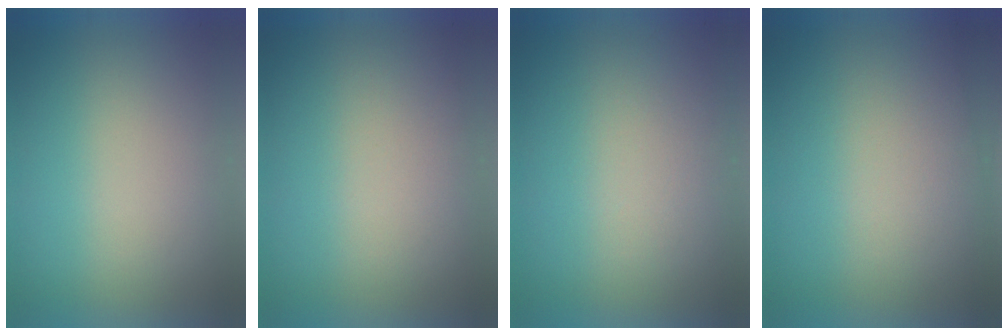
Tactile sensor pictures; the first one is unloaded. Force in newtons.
{"total": 1.4}
{"total": 4.1}
{"total": 2.2}